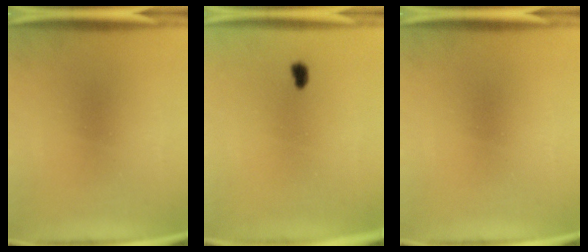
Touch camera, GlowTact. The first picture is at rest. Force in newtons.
{"total": 1.3}
{"total": 0.0}